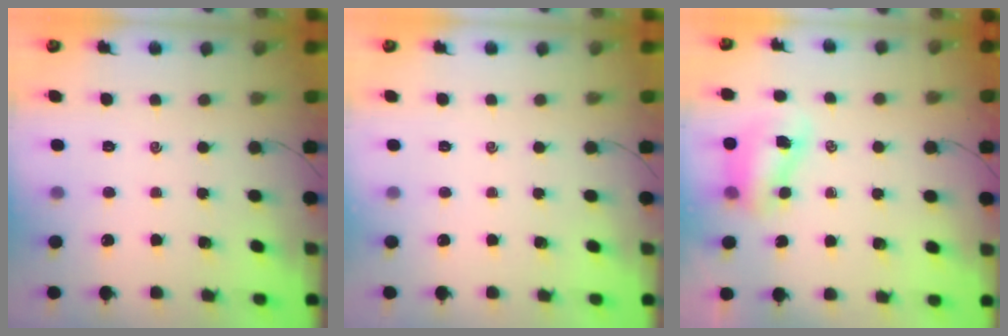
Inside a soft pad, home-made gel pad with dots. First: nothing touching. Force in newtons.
{"total": 0.0}
{"total": 7.3, "press": 7.3, "slide": 1.0}